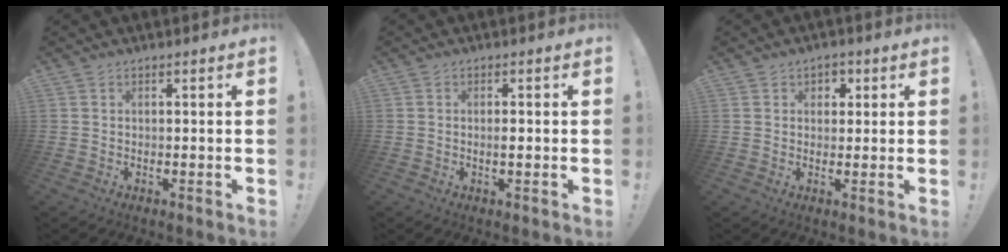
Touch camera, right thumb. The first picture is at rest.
{"total": 1.7, "force": [-0.2, 0.3, 1.7], "torque": [-0.022, -0.002, -0.006]}
{"total": 3.0, "force": [0.7, 2.8, 0.8], "torque": [-0.006, 0.003, 0.010]}